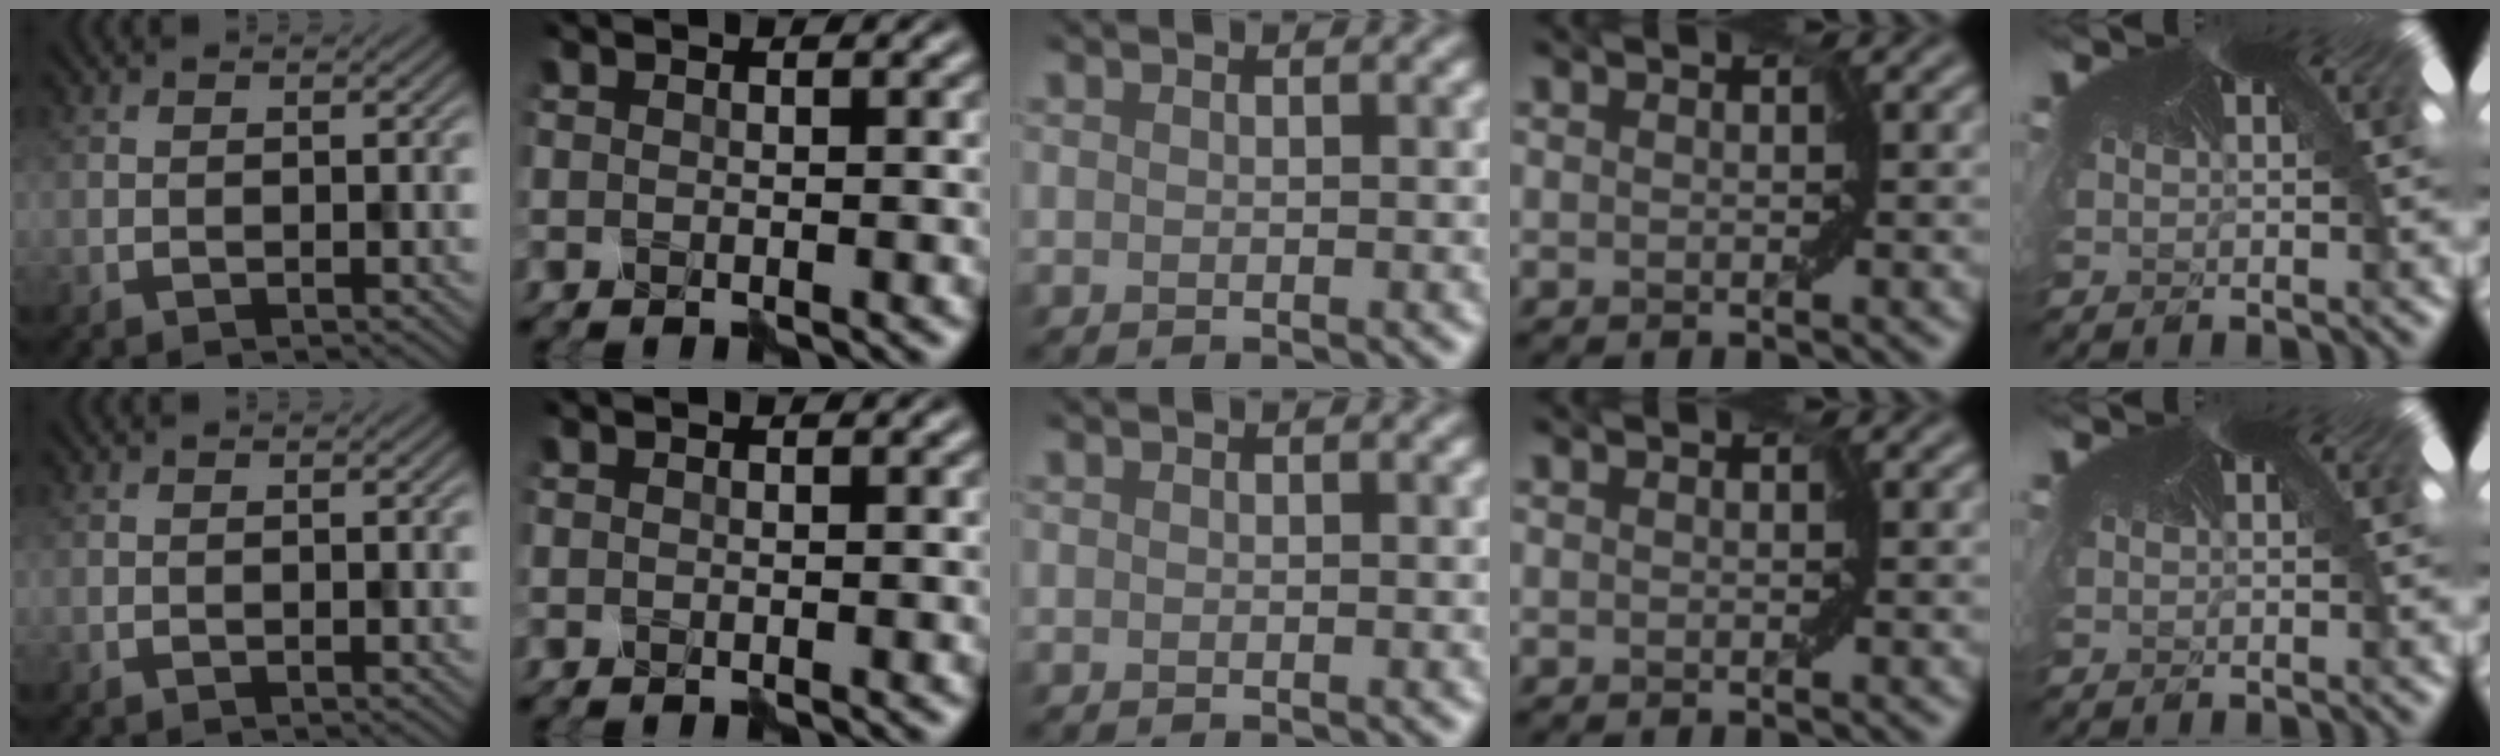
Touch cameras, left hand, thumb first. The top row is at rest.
{}